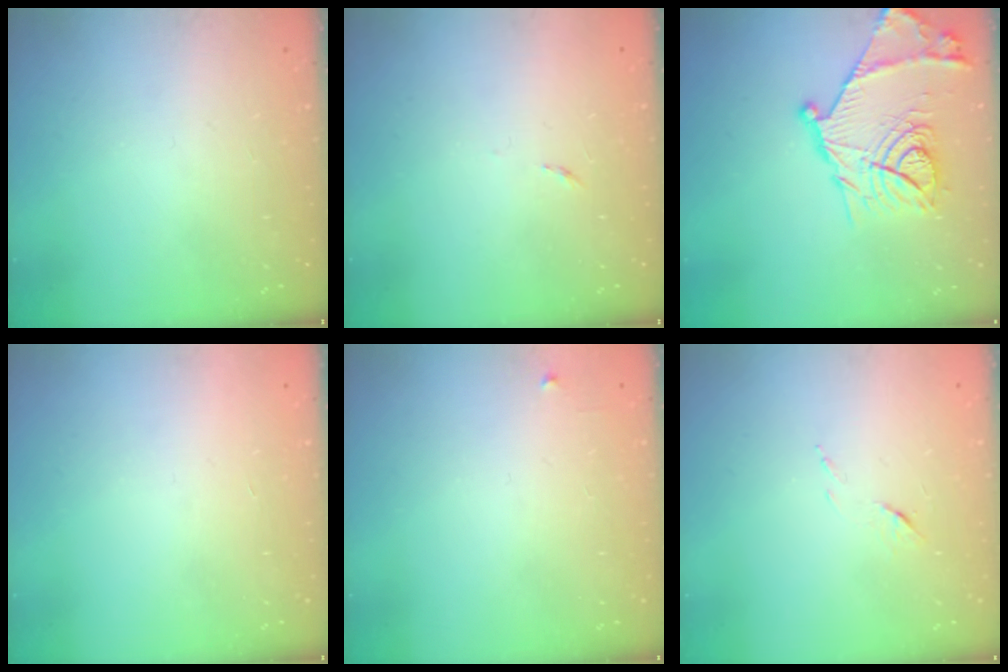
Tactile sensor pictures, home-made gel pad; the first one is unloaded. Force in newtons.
{"total": 2.6, "press": 2.6, "slide": 0.4}
{"total": 19.7, "press": 19.7, "slide": 1.1}
{"total": 1.7, "press": 1.7, "slide": 0.1}
{"total": 2.4, "press": 2.3, "slide": 0.4}
{"total": 5.5, "press": 5.5, "slide": 0.5}